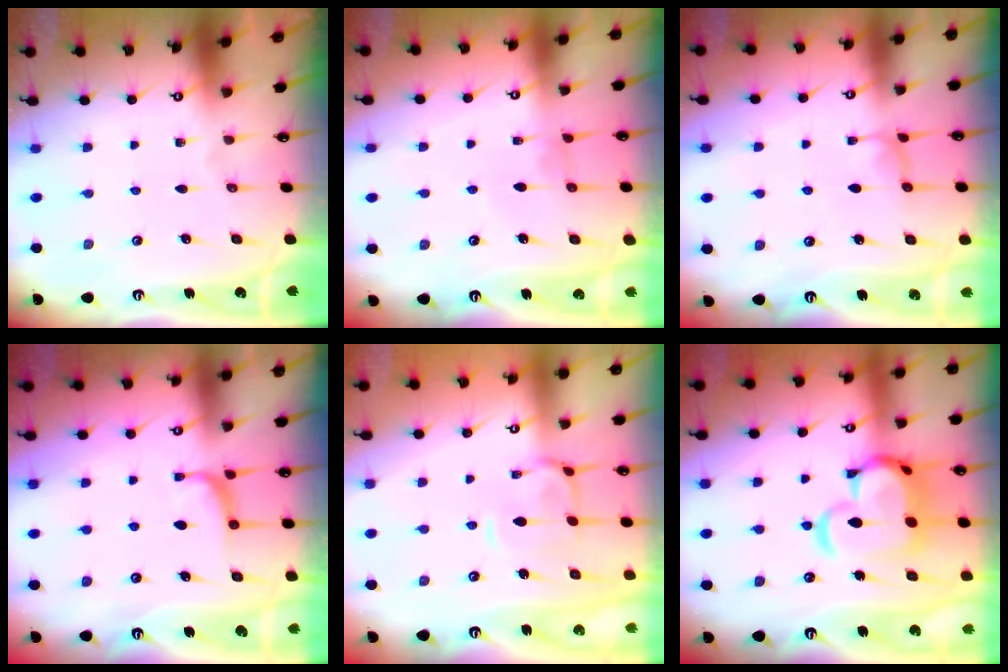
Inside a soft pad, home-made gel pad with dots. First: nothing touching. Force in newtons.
{"total": 0.0}
{"total": 0.6, "press": 0.6, "slide": 0.3}
{"total": 0.8, "press": 0.6, "slide": 0.6}
{"total": 1.6, "press": 1.4, "slide": 0.9}
{"total": 12.0, "press": 11.9, "slide": 1.7}